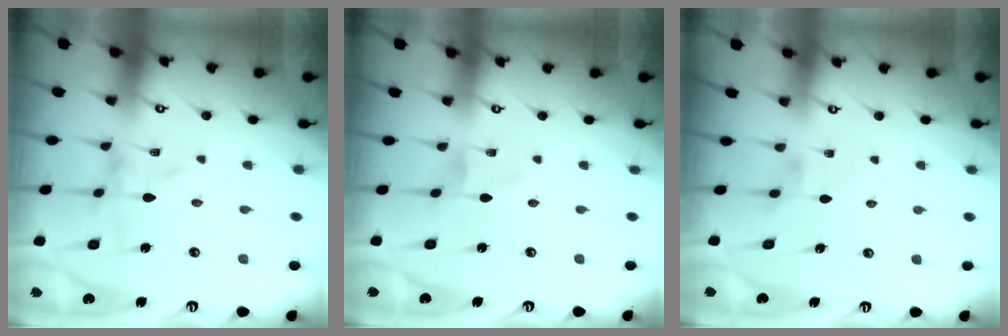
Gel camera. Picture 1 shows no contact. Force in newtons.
{"total": 0.5, "press": 0.5, "slide": 0.2}
{"total": 1.6, "press": 1.6, "slide": 0.3}